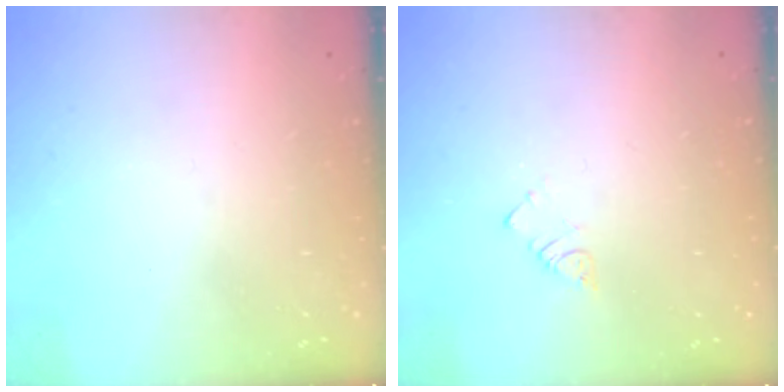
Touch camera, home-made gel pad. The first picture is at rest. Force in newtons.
{"total": 2.3, "press": 2.3, "slide": 0.4}